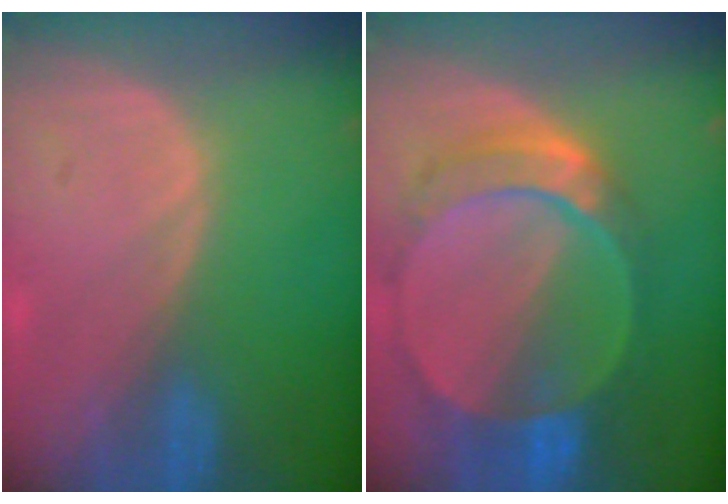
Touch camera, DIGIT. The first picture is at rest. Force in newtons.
{"total": 9.7, "press": 8.4, "slide": 4.9}